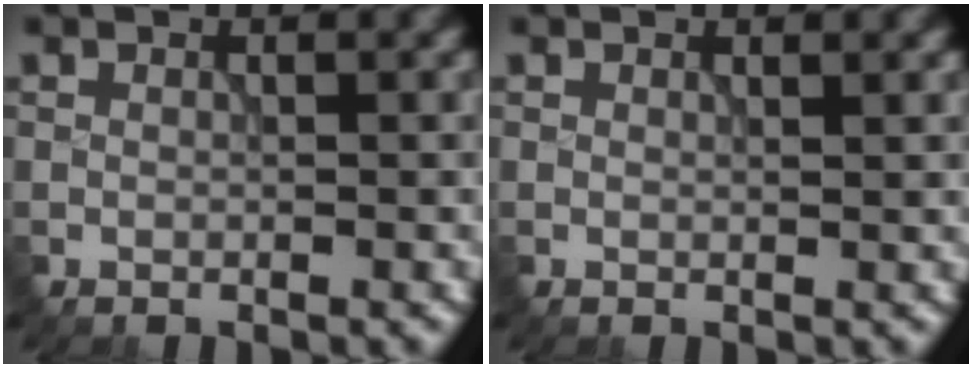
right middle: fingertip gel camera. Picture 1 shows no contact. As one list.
[{"total": 0.8, "force": [0.7, 0.1, 0.4], "torque": [-0.001, 0.002, 0.006]}]